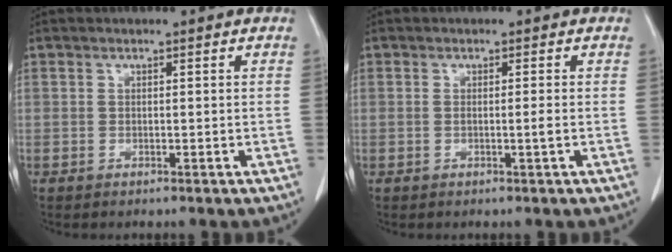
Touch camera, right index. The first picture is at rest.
{"total": 1.2, "force": [-0.3, -0.4, 1.1], "torque": [-0.019, -0.002, -0.006]}